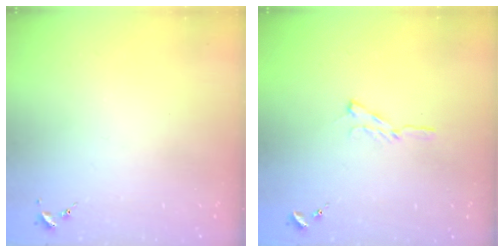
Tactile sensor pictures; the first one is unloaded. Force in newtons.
{"total": 5.8, "press": 5.8, "slide": 0.6}